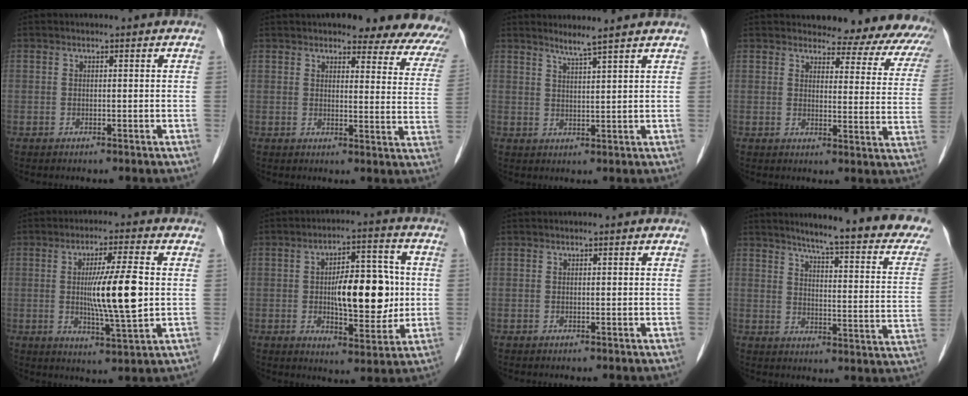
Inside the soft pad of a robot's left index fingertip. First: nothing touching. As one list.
[{"total": 19.2, "force": [17.0, 4.4, 7.8], "torque": [-0.065, -0.046, 0.171]}, {"total": 4.2, "force": [3.6, -1.0, 2.0], "torque": [-0.035, 0.000, 0.060]}, {"total": 17.9, "force": [16.8, 3.9, 4.9], "torque": [-0.026, -0.077, 0.165]}, {"total": 10.4, "force": [0.3, 0.4, 10.4], "torque": [-0.181, -0.012, 0.003]}, {"total": 12.3, "force": [0.1, 4.7, 11.4], "torque": [-0.177, 0.014, 0.008]}, {"total": 0.0}, {"total": 21.5, "force": [17.9, 1.5, 11.7], "torque": [-0.145, -0.049, 0.209]}]